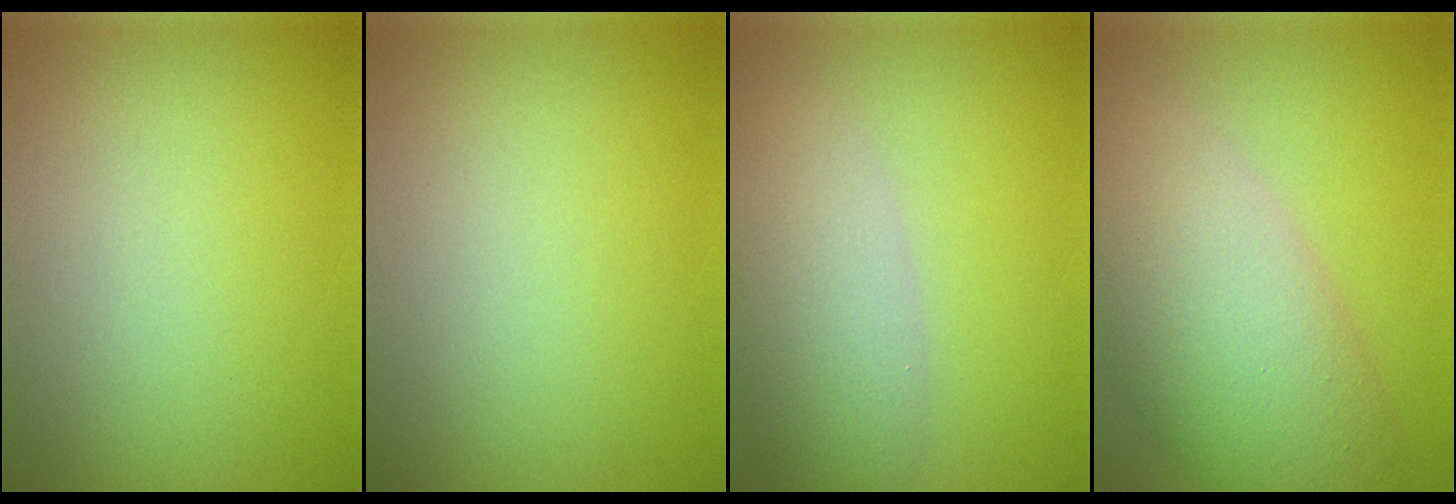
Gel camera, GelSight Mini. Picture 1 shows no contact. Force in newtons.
{"total": 0.0}
{"total": 5.3, "press": 5.3, "slide": 0.5}
{"total": 9.6, "press": 9.6, "slide": 0.6}